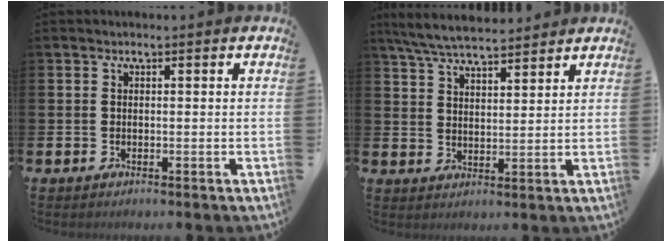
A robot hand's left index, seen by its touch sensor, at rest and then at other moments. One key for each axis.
{"total": 6.5, "fx": 6.3, "fy": 0.8, "fz": 1.7, "tx": -0.058, "ty": -0.023, "tz": 0.116}